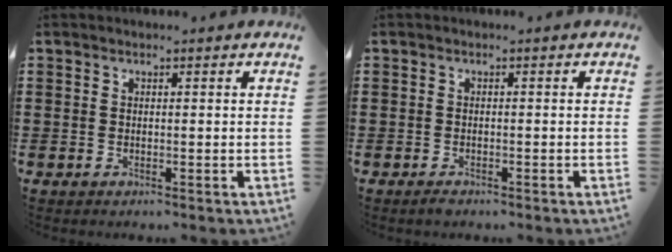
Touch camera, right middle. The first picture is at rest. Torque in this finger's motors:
{"motor_torque": [1.14, 0.37, -0.02, 0.00]}